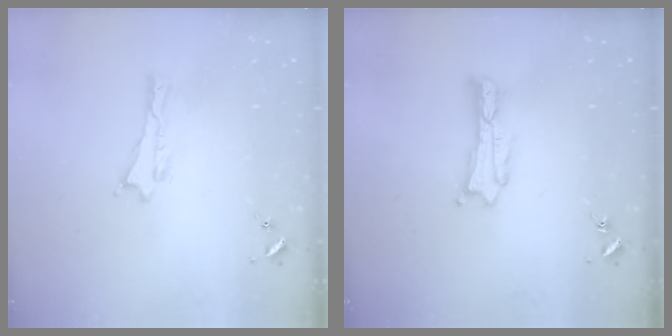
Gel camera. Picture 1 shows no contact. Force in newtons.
{"total": 0.6, "press": 0.6, "slide": 0.2}